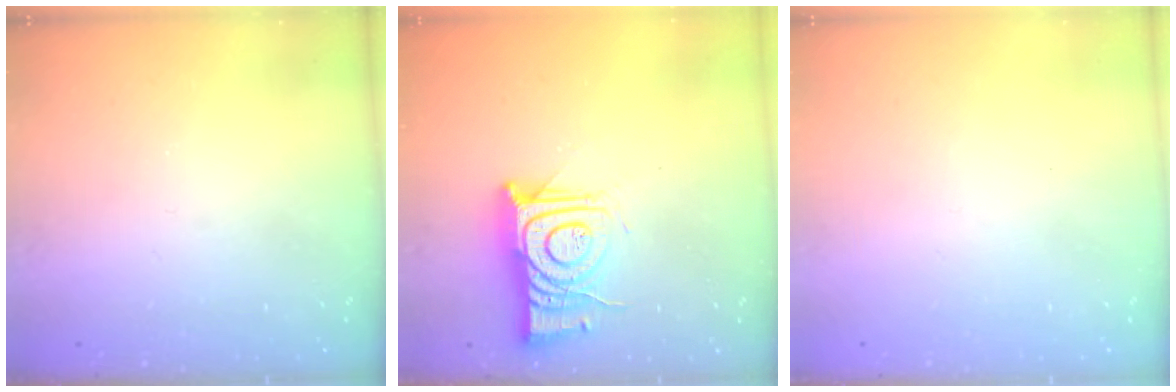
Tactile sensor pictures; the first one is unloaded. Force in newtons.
{"total": 12.7, "press": 12.7, "slide": 0.6}
{"total": 1.7, "press": 1.6, "slide": 0.1}